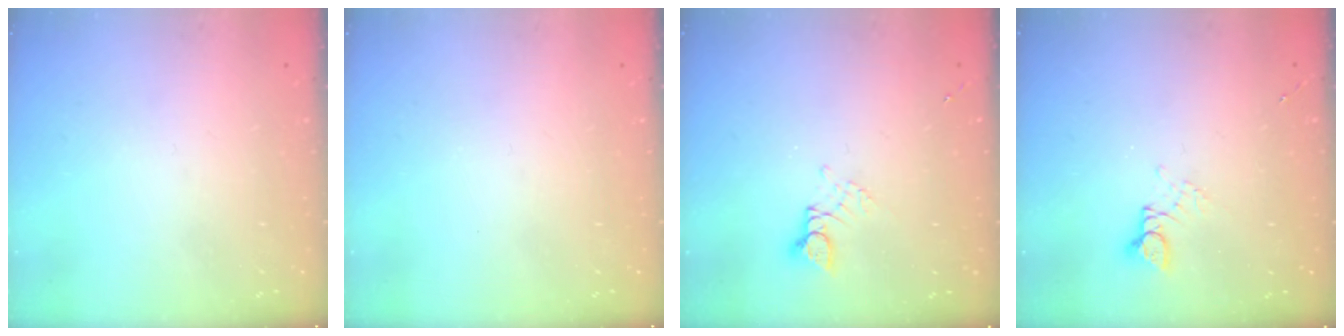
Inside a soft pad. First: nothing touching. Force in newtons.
{"total": 0.0}
{"total": 2.8, "press": 2.8, "slide": 0.3}
{"total": 2.7, "press": 2.6, "slide": 0.2}